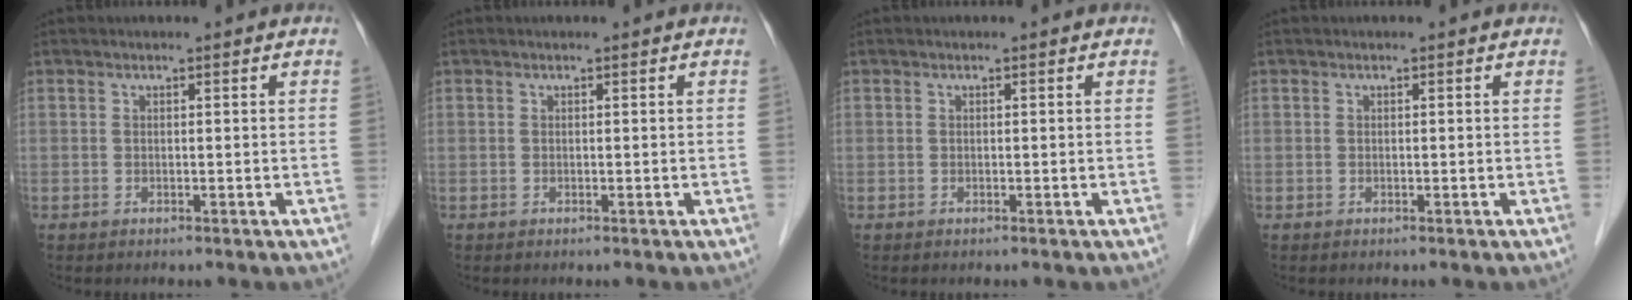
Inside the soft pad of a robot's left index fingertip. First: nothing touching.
{"total": 0.0}
{"total": 0.0}
{"total": 0.0}